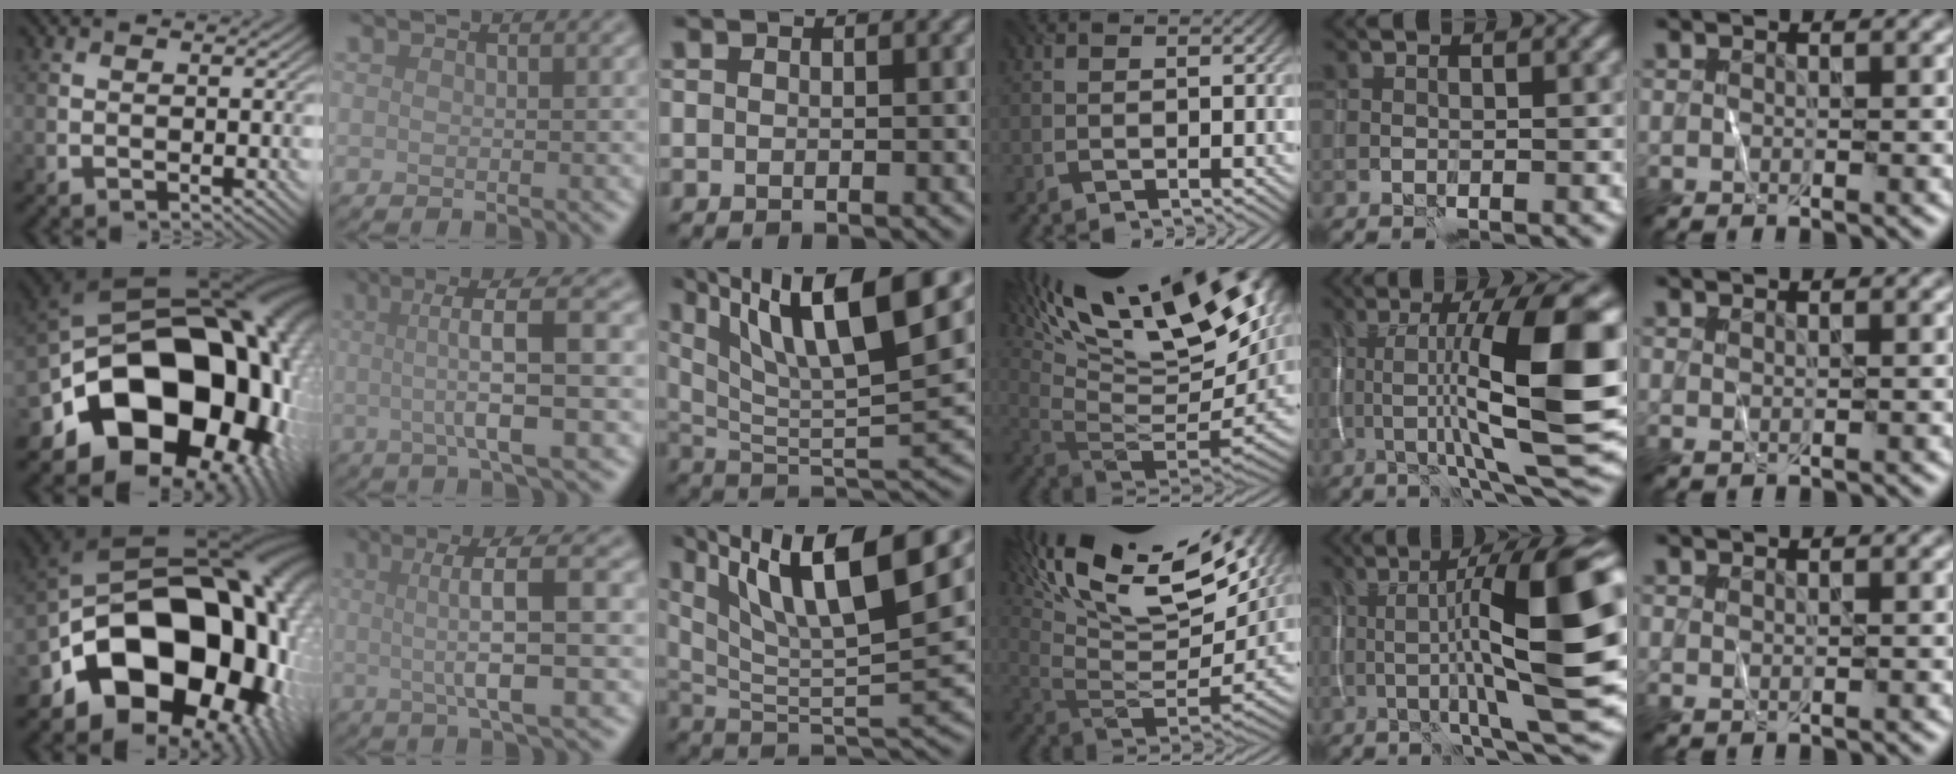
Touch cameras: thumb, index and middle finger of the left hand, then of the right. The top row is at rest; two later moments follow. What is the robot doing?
{"motion": "wrap", "object": "ribbon"}